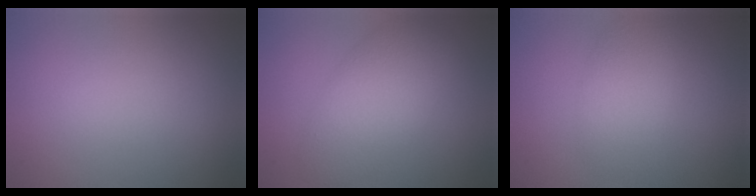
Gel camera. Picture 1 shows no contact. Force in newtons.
{"total": 5.0, "press": 5.0, "slide": 0.2}
{"total": 2.7, "press": 2.7, "slide": 0.1}